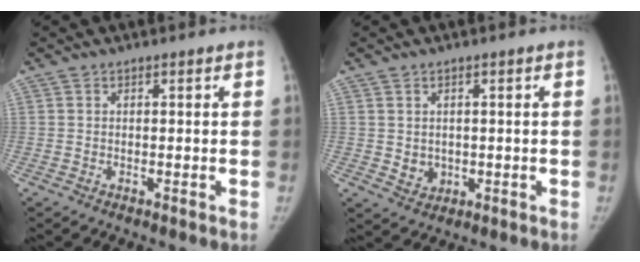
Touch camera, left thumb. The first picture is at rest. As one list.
[{"total": 3.1, "force": [0.1, 2.8, 1.4], "torque": [-0.013, -0.003, 0.012]}]